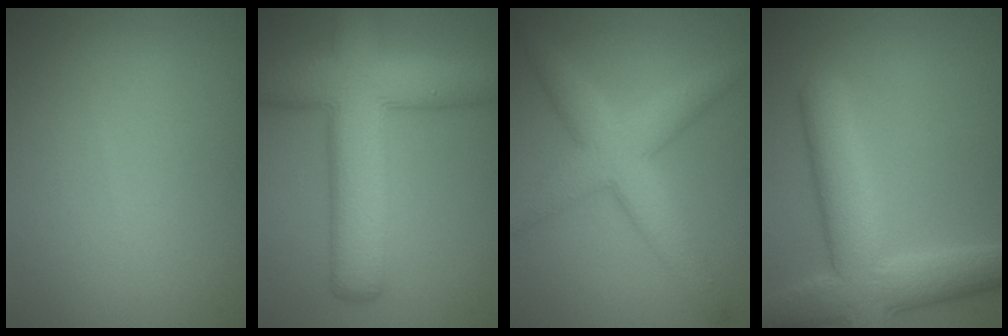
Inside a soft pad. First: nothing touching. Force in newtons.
{"total": 10.0, "press": 10.0, "slide": 0.5}
{"total": 5.5, "press": 5.5, "slide": 0.3}
{"total": 7.7, "press": 7.7, "slide": 0.4}